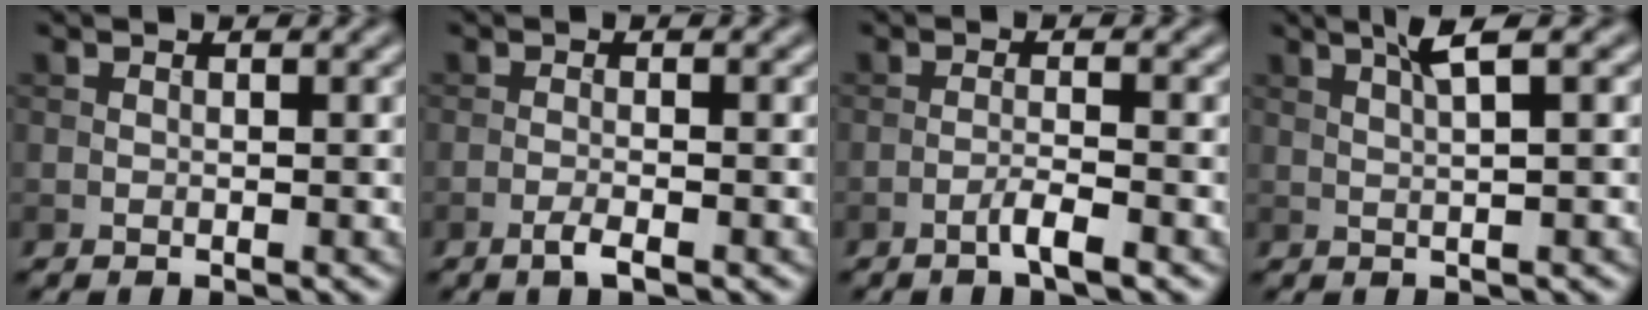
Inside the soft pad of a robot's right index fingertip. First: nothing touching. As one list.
[{"total": 1.8, "force": [-1.0, 0.3, 1.4], "torque": [-0.022, 0.003, -0.022]}, {"total": 2.2, "force": [-1.3, 0.2, 1.8], "torque": [-0.029, 0.009, -0.030]}, {"total": 2.7, "force": [1.3, 0.3, 2.4], "torque": [-0.039, 0.006, 0.022]}]